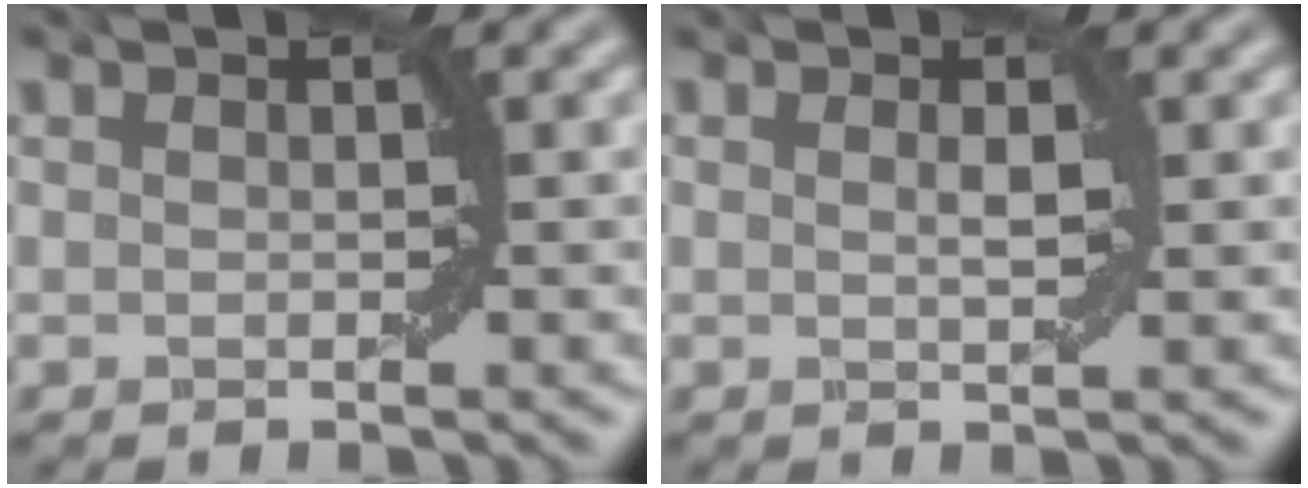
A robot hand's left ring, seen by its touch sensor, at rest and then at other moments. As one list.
[{"total": 0.9, "force": [0.2, 0.3, 0.8], "torque": [-0.008, 0.006, -0.002]}]